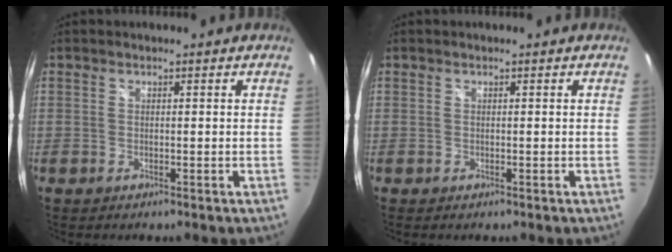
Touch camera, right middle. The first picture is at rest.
{"total": 0.0}